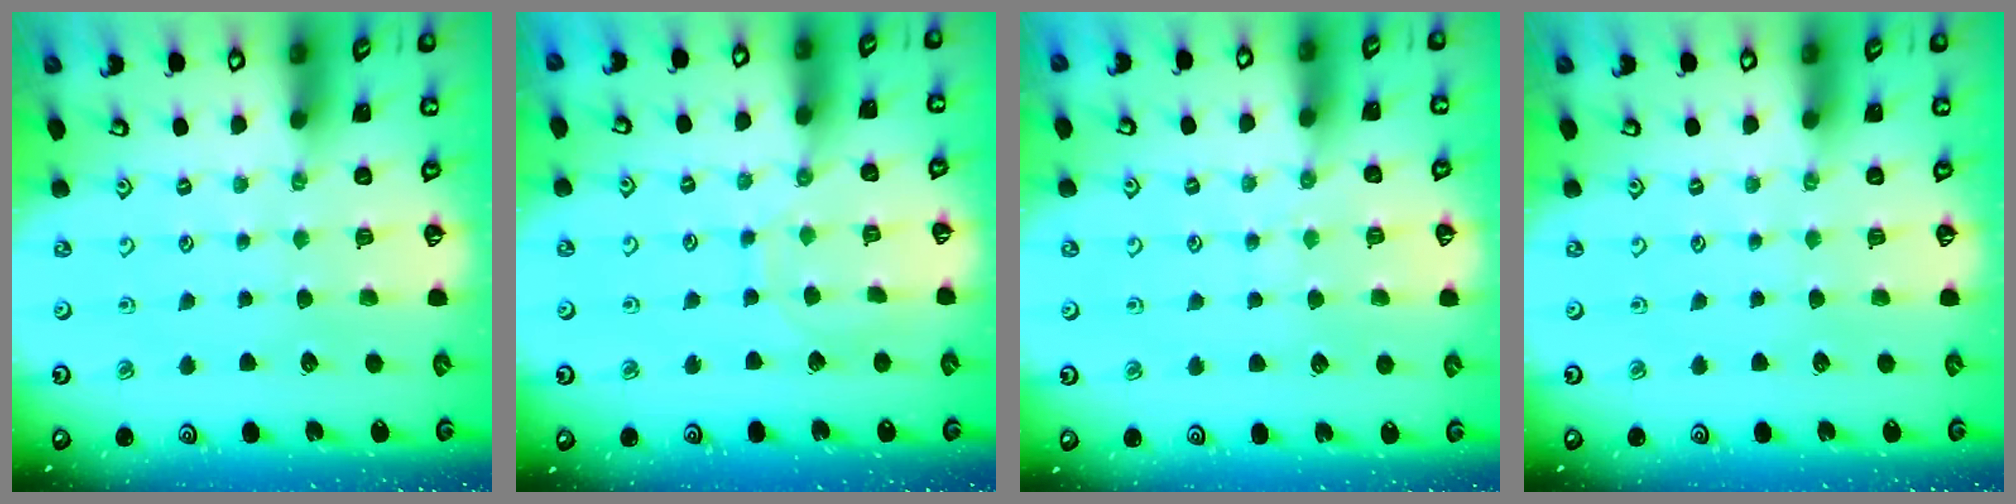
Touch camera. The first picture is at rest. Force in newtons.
{"total": 7.5, "press": 7.4, "slide": 0.6}
{"total": 6.2, "press": 6.1, "slide": 0.8}
{"total": 0.0}